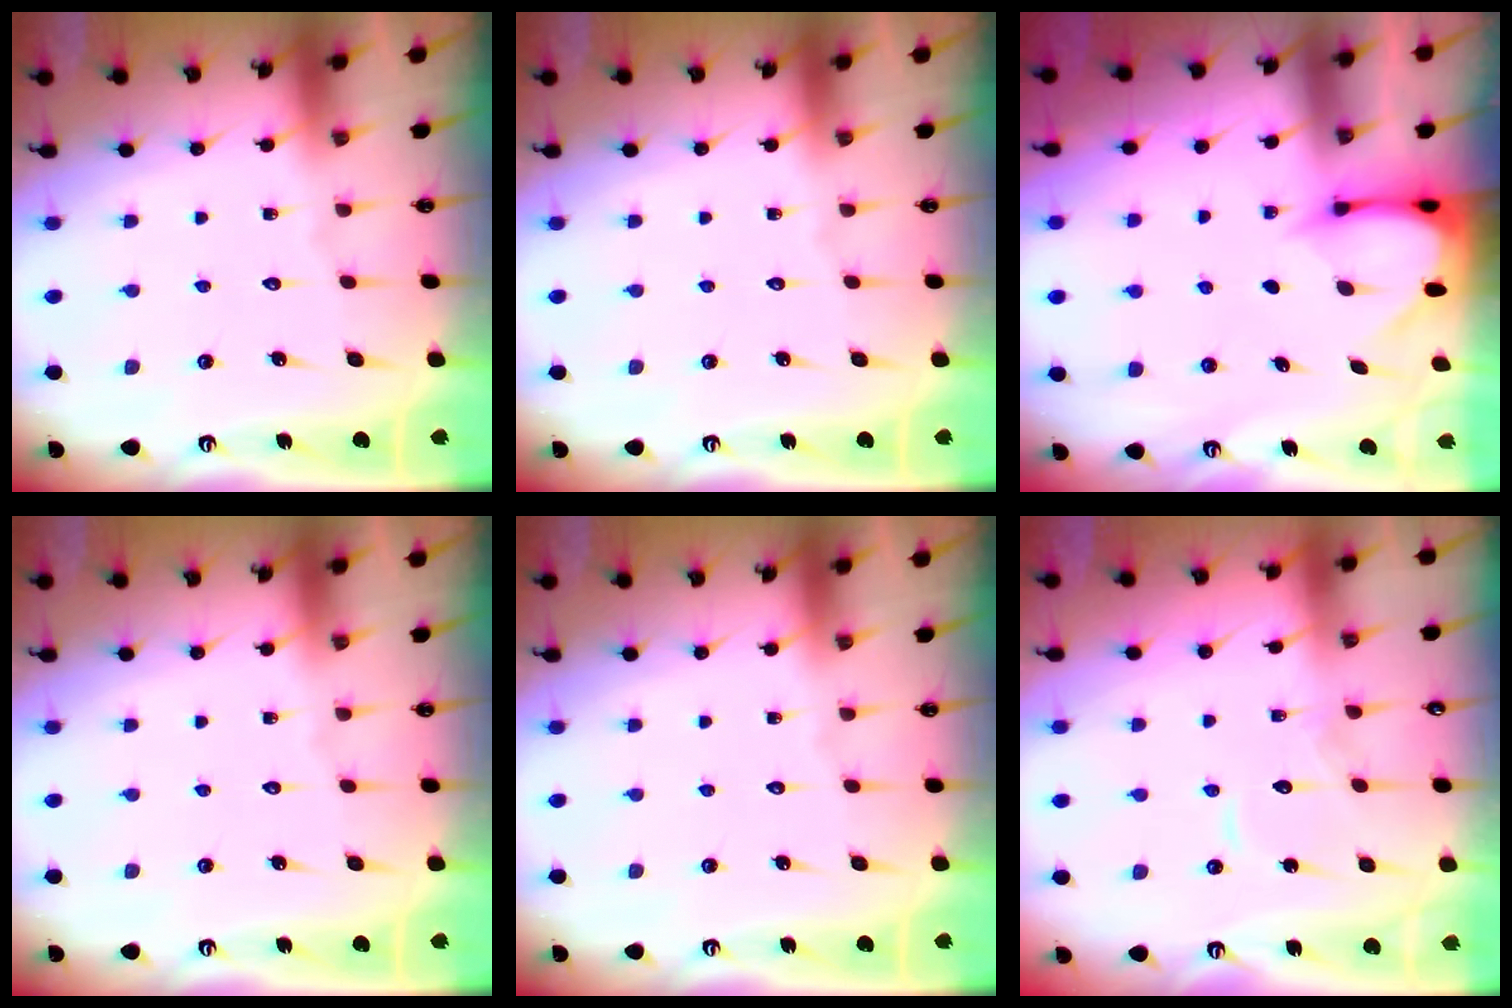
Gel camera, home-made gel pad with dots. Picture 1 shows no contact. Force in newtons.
{"total": 0.0}
{"total": 3.3, "press": 3.3, "slide": 0.4}
{"total": 0.0}
{"total": 0.0}
{"total": 9.8, "press": 9.8, "slide": 0.5}